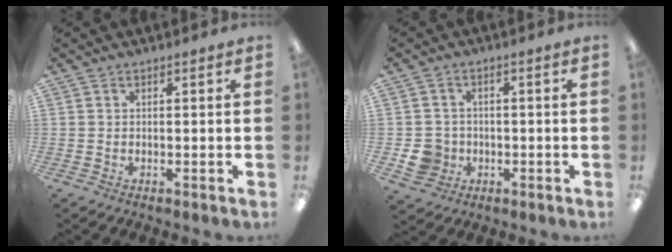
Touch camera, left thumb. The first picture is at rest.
{"total": 5.8, "force": [-1.5, 5.3, 1.6], "torque": [-0.037, 0.011, -0.025]}